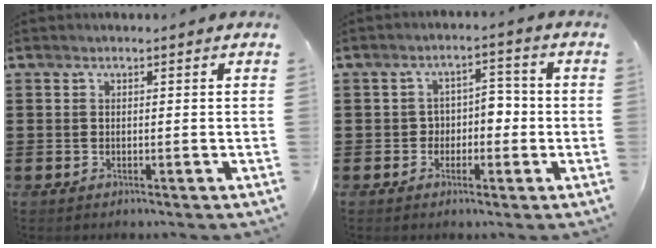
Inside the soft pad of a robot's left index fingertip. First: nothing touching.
{"total": 3.8, "force": [-1.0, 2.9, 2.2], "torque": [-0.044, 0.005, -0.028]}